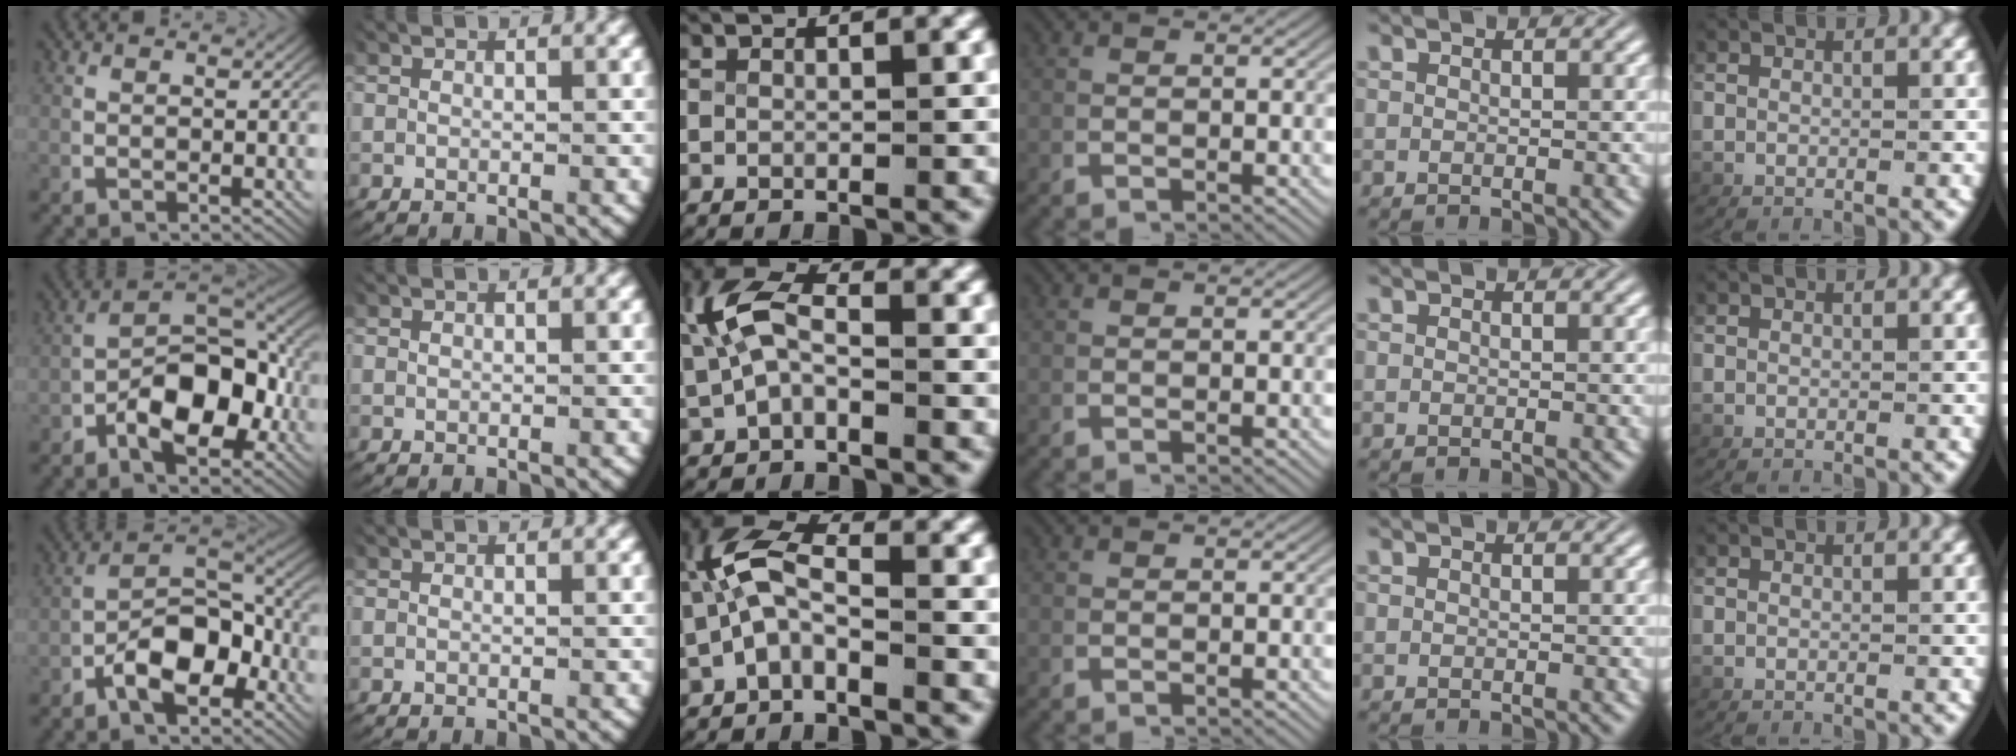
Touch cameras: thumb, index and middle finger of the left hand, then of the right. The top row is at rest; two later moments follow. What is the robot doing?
{"motion": "lift_and_place", "object": "fork"}